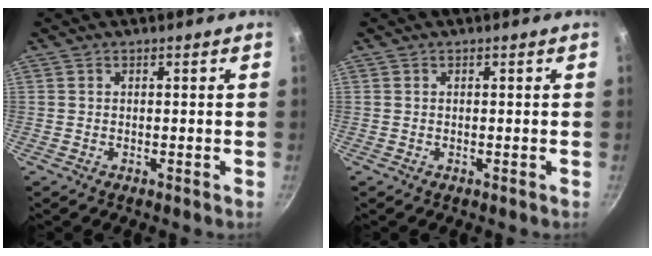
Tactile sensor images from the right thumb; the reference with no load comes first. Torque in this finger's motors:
{"motor_torque": [0.00, 0.00, -0.04, 0.04, 0.03]}